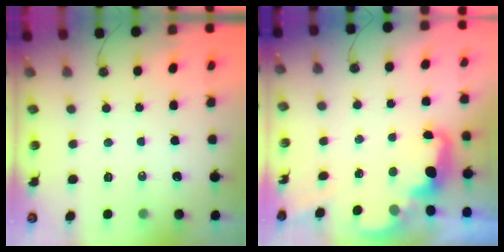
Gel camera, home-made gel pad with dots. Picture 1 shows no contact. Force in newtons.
{"total": 2.8, "press": 2.7, "slide": 0.7}